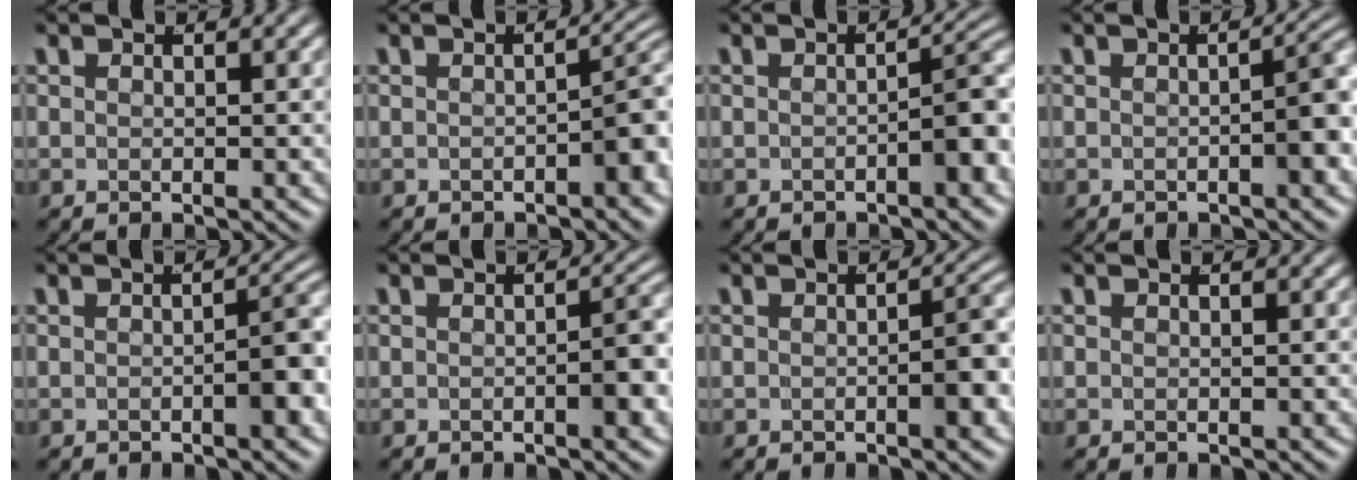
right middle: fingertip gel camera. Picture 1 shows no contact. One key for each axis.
{"total": 3.6, "fx": -1.5, "fy": 1.1, "fz": 3.0, "tx": -0.025, "ty": 0.003, "tz": -0.022}
{"total": 3.8, "fx": -1.5, "fy": 1.0, "fz": 3.3, "tx": -0.027, "ty": 0.003, "tz": -0.024}
{"total": 3.4, "fx": -1.0, "fy": 0.8, "fz": 3.1, "tx": -0.030, "ty": 0.005, "tz": -0.016}
{"total": 3.1, "fx": -1.2, "fy": 0.8, "fz": 2.8, "tx": -0.029, "ty": 0.005, "tz": -0.019}
{"total": 2.5, "fx": -0.9, "fy": 0.5, "fz": 2.2, "tx": -0.026, "ty": 0.003, "tz": -0.015}
{"total": 2.8, "fx": -1.0, "fy": 0.7, "fz": 2.5, "tx": -0.028, "ty": 0.005, "tz": -0.017}
{"total": 0.0}